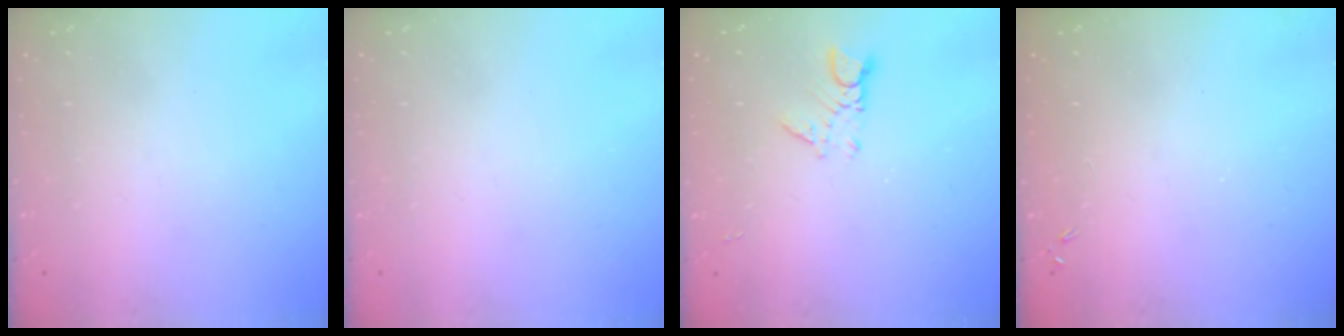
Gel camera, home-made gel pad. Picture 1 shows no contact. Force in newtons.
{"total": 0.0}
{"total": 2.7, "press": 2.7, "slide": 0.3}
{"total": 0.0}